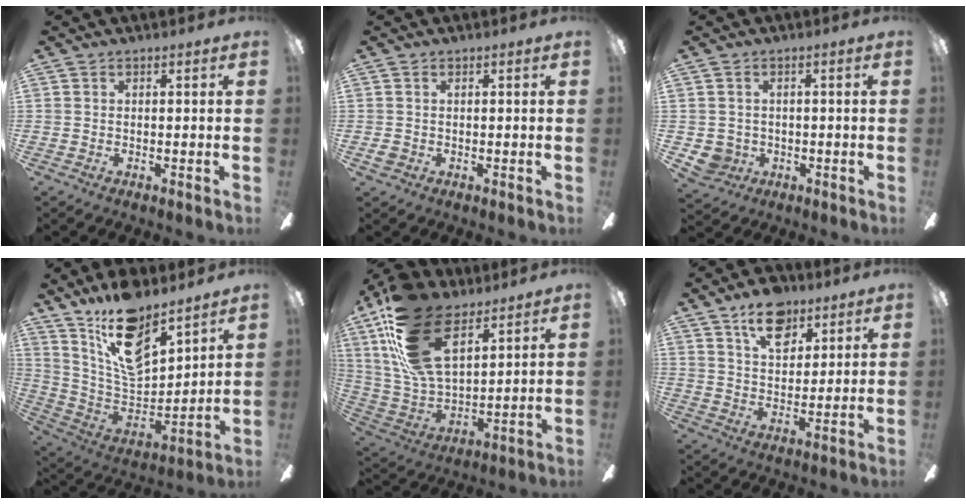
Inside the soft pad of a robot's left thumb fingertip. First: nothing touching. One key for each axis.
{"total": 1.3, "fx": -0.1, "fy": 1.2, "fz": 0.7, "tx": -0.014, "ty": 0.003, "tz": -0.002}
{"total": 3.7, "fx": -0.3, "fy": 3.6, "fz": 0.6, "tx": -0.031, "ty": 0.002, "tz": -0.007}
{"total": 18.0, "fx": 12.8, "fy": 7.8, "fz": 9.9, "tx": -0.181, "ty": -0.083, "tz": 0.232}
{"total": 24.0, "fx": 12.7, "fy": 12.6, "fz": 16.0, "tx": -0.328, "ty": -0.048, "tz": 0.236}
{"total": 11.6, "fx": 7.2, "fy": 6.6, "fz": 6.3, "tx": -0.093, "ty": -0.023, "tz": 0.129}